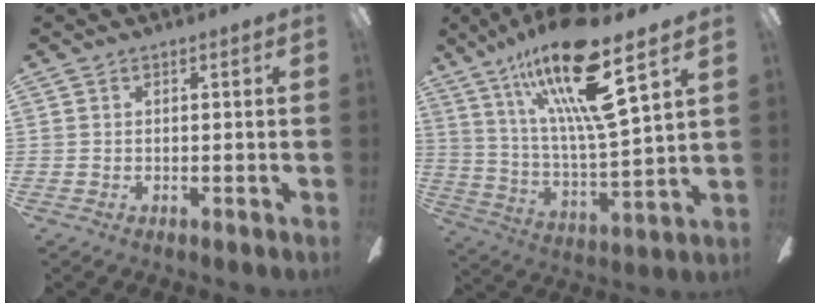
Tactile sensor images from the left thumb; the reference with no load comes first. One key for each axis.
{"total": 21.7, "fx": 13.8, "fy": 4.3, "fz": 16.2, "tx": -0.314, "ty": -0.065, "tz": 0.217}